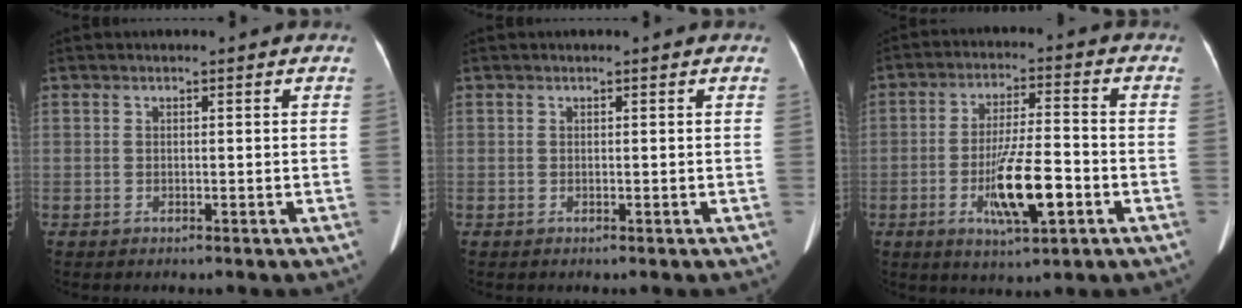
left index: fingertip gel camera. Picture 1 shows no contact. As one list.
[{"total": 0.0}, {"total": 10.4, "force": [-3.9, 1.7, 9.4], "torque": [-0.177, -0.010, -0.064]}]